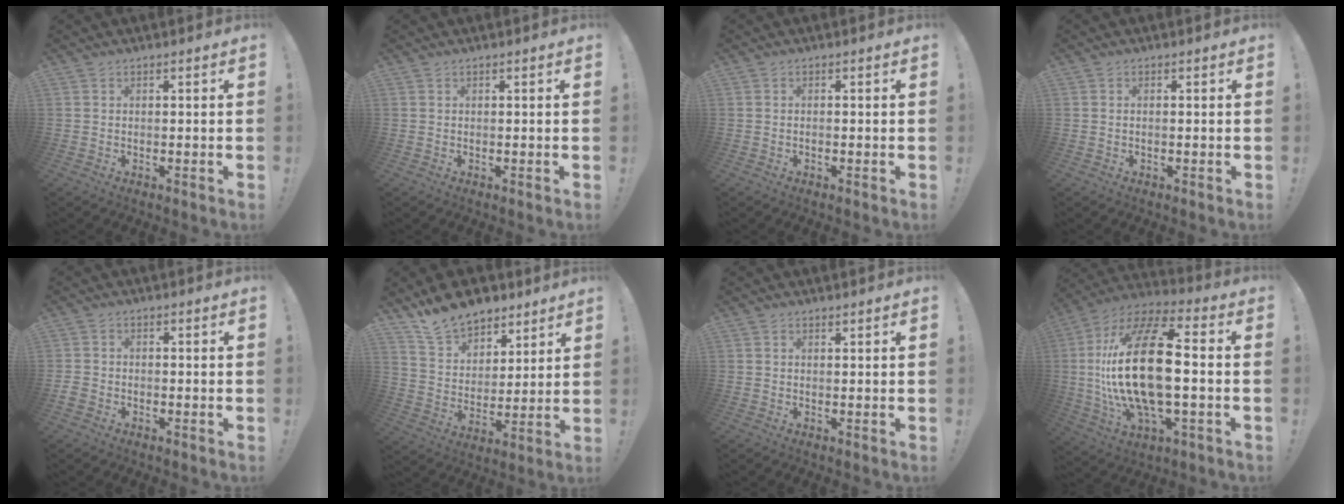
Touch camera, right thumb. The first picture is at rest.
{"total": 0.0}
{"total": 0.6, "force": [-0.5, -0.1, 0.3], "torque": [-0.006, -0.001, -0.009]}
{"total": 0.6, "force": [-0.2, 0.0, 0.6], "torque": [-0.013, 0.000, -0.003]}
{"total": 2.2, "force": [-1.6, 1.3, 0.9], "torque": [-0.019, 0.003, -0.030]}
{"total": 14.4, "force": [12.0, 7.3, 3.3], "torque": [-0.069, -0.095, 0.229]}
{"total": 0.6, "force": [0.6, 0.1, 0.1], "torque": [0.002, -0.002, 0.011]}
{"total": 26.7, "force": [-0.5, 10.9, 24.4], "torque": [-0.484, 0.002, -0.012]}